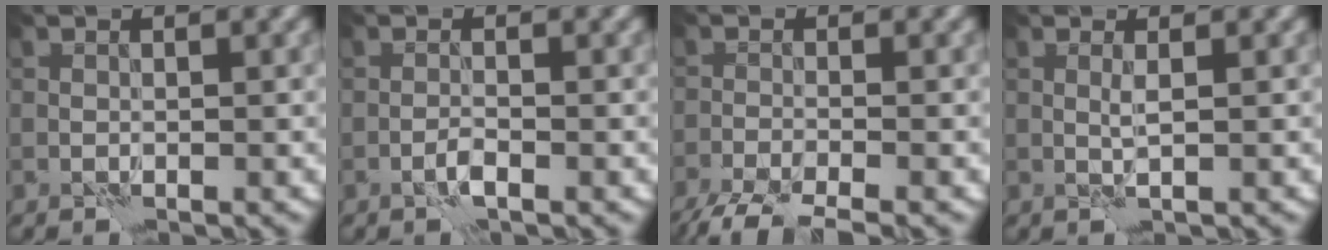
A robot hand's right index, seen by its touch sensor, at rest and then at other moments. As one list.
[{"total": 1.1, "force": [-0.7, 0.0, 0.9], "torque": [-0.018, 0.005, -0.018]}, {"total": 4.9, "force": [-4.1, 0.7, 2.6], "torque": [-0.045, -0.014, -0.082]}, {"total": 0.9, "force": [0.3, -0.1, 0.9], "torque": [-0.022, 0.002, 0.003]}]